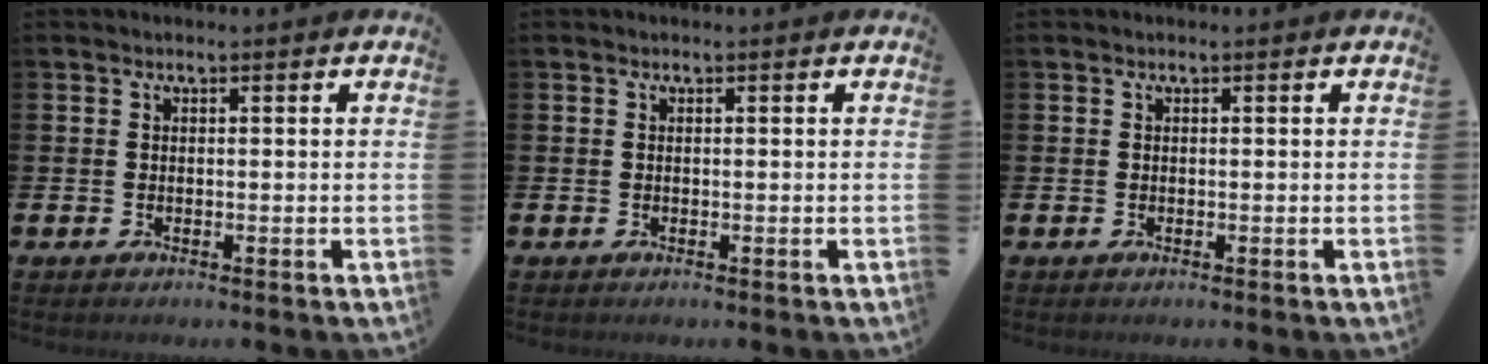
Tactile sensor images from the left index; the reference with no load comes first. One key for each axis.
{"total": 0.0}
{"total": 0.0}